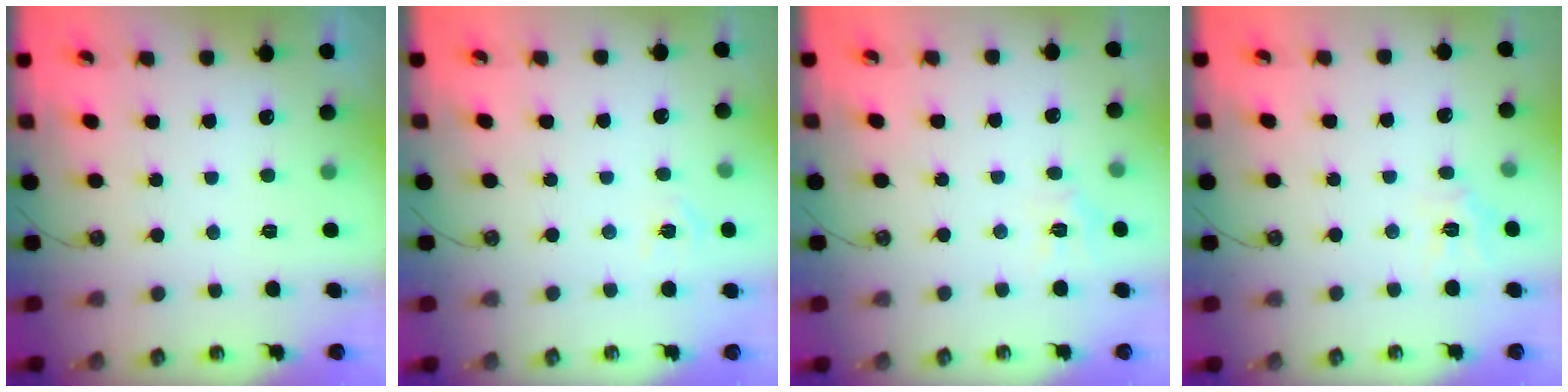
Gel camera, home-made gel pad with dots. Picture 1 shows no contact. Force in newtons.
{"total": 4.2, "press": 4.2, "slide": 0.5}
{"total": 4.8, "press": 4.7, "slide": 0.6}
{"total": 6.3, "press": 6.2, "slide": 0.5}